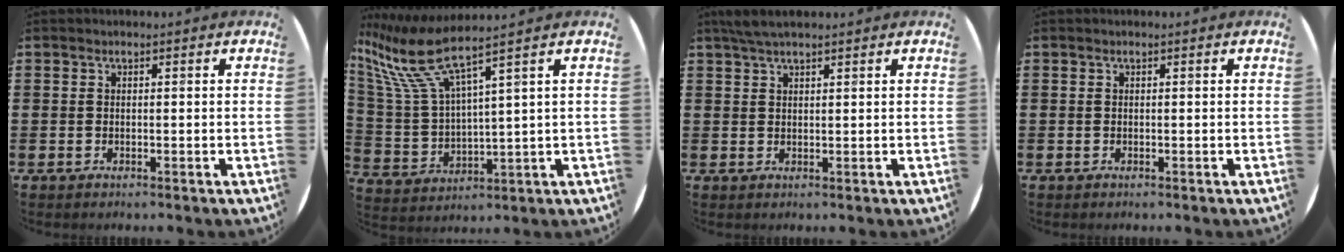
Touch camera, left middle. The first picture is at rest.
{"total": 9.3, "force": [6.7, 1.5, 6.3], "torque": [-0.163, -0.025, 0.111]}
{"total": 2.3, "force": [2.0, 0.3, 1.2], "torque": [-0.026, 0.004, 0.036]}
{"total": 0.0}